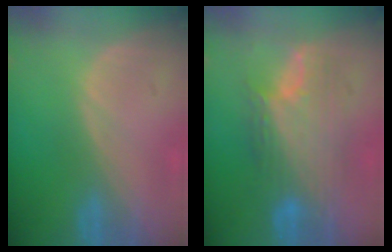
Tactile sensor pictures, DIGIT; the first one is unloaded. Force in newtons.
{"total": 9.1, "press": 9.0, "slide": 0.5}